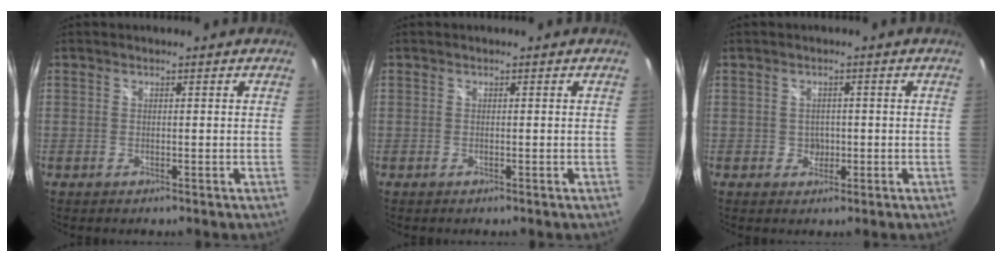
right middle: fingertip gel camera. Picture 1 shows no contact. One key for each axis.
{"total": 0.0}
{"total": 2.1, "fx": -0.4, "fy": 2.0, "fz": 0.4, "tx": -0.004, "ty": 0.000, "tz": -0.003}